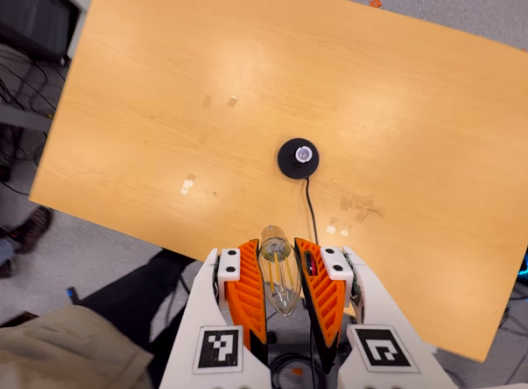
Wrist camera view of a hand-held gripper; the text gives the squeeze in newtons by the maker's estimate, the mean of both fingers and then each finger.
{"total": 20.5, "left": 22.3, "right": 18.6}